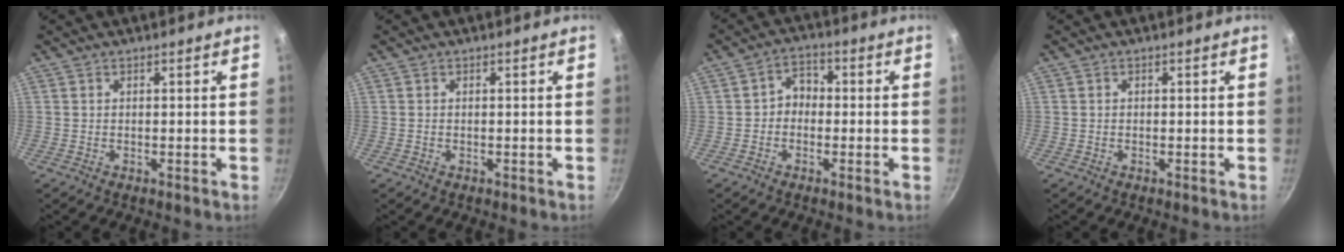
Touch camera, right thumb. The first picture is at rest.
{"total": 0.0}
{"total": 4.3, "force": [-0.6, 3.6, 2.4], "torque": [-0.011, 0.018, -0.021]}
{"total": 0.0}